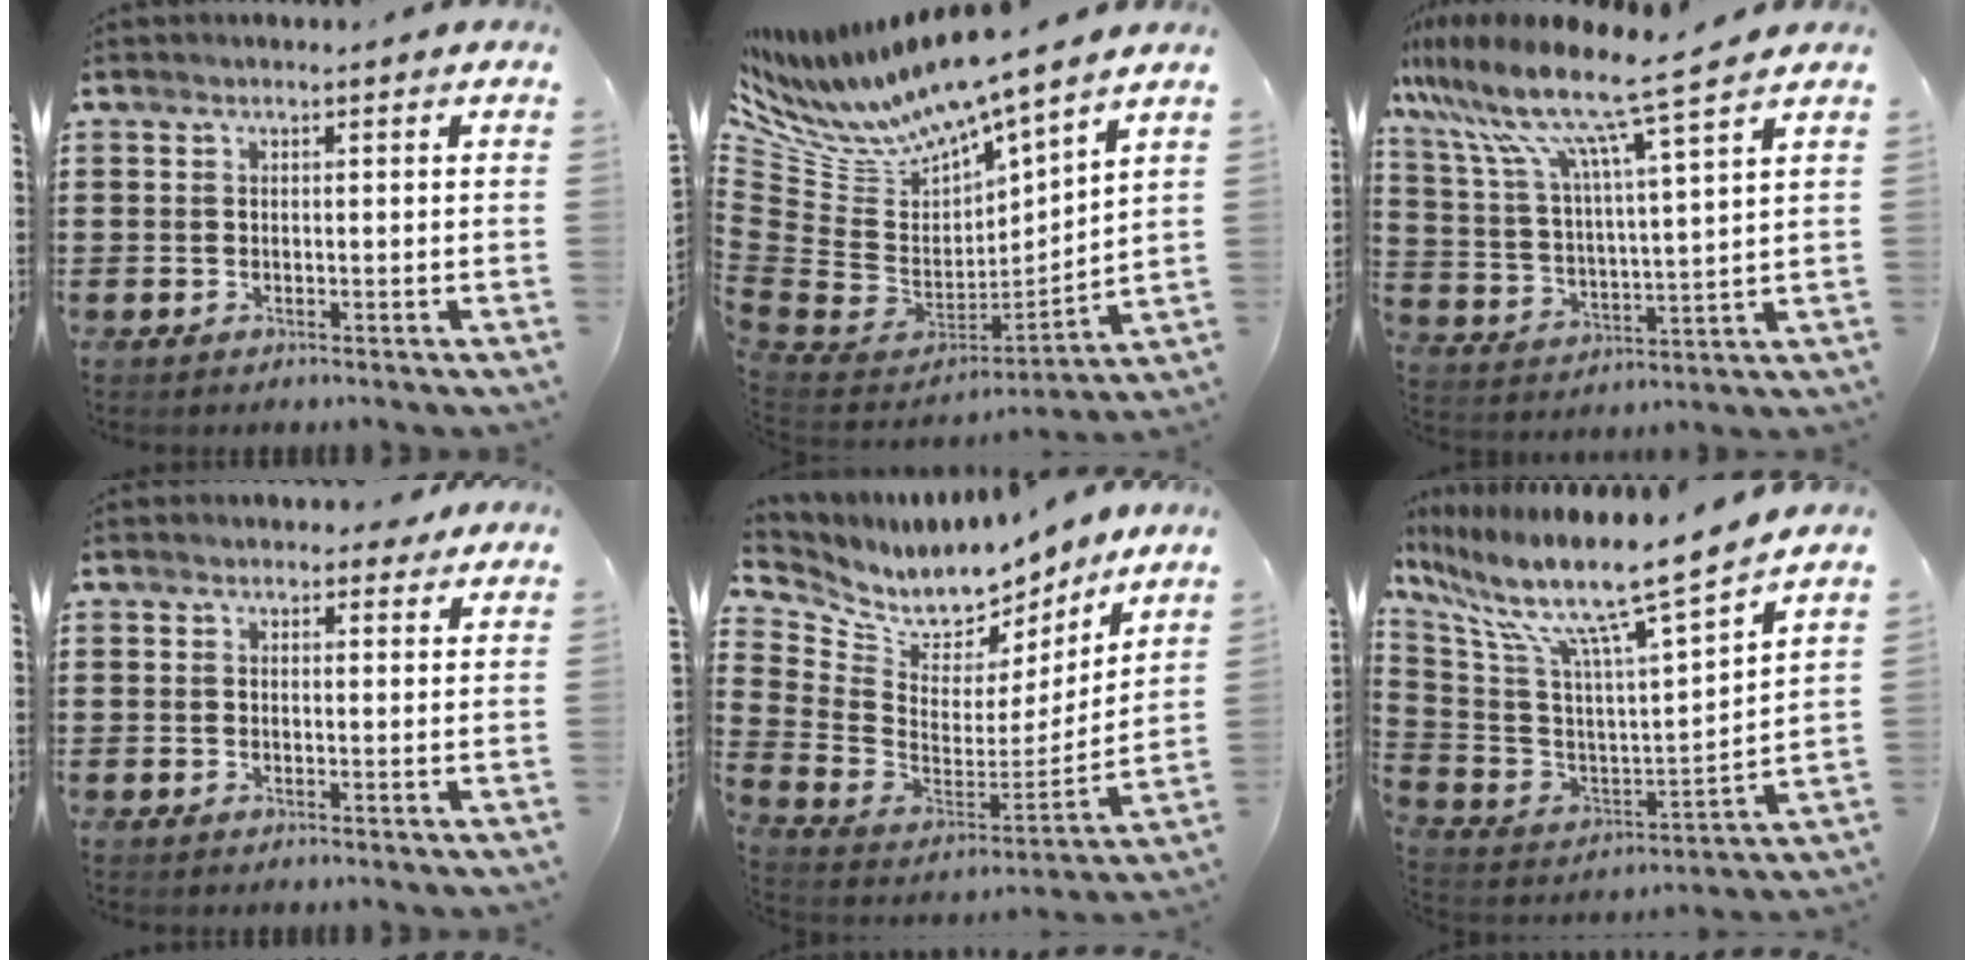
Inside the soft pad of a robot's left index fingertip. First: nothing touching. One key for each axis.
{"total": 9.1, "fx": 8.4, "fy": 1.9, "fz": 3.0, "tx": -0.111, "ty": -0.075, "tz": 0.143}
{"total": 10.2, "fx": 8.4, "fy": -0.2, "fz": 5.8, "tx": -0.148, "ty": -0.059, "tz": 0.134}
{"total": 1.9, "fx": 1.6, "fy": 1.0, "fz": 0.4, "tx": -0.004, "ty": 0.003, "tz": 0.029}
{"total": 8.0, "fx": 7.1, "fy": 3.4, "fz": 1.5, "tx": -0.076, "ty": -0.058, "tz": 0.127}
{"total": 12.0, "fx": 9.2, "fy": 0.2, "fz": 7.7, "tx": -0.170, "ty": -0.073, "tz": 0.143}